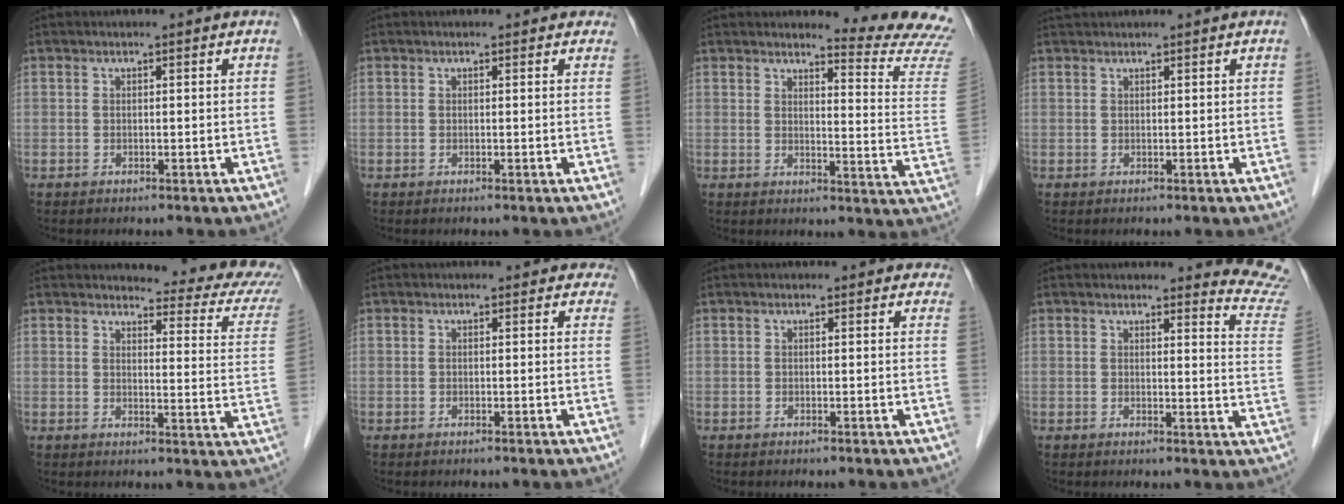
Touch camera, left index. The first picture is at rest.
{"total": 1.6, "force": [1.3, 0.9, 0.3], "torque": [0.005, -0.003, -0.002]}
{"total": 12.2, "force": [12.0, -1.5, 1.5], "torque": [-0.013, -0.128, 0.115]}
{"total": 1.5, "force": [1.5, -0.2, 0.4], "torque": [-0.005, 0.022, 0.032]}
{"total": 15.4, "force": [14.6, 2.2, 4.4], "torque": [-0.024, -0.083, 0.132]}
{"total": 2.2, "force": [1.6, 1.4, 0.0], "torque": [0.018, -0.006, -0.006]}
{"total": 2.0, "force": [1.6, 1.1, 0.2], "torque": [0.012, -0.005, -0.003]}
{"total": 9.5, "force": [9.5, 0.0, 0.3], "torque": [0.021, -0.095, 0.068]}